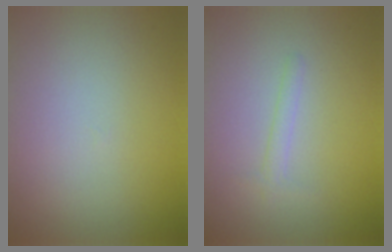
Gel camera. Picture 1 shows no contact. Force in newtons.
{"total": 1.0, "press": 1.0, "slide": 0.0}